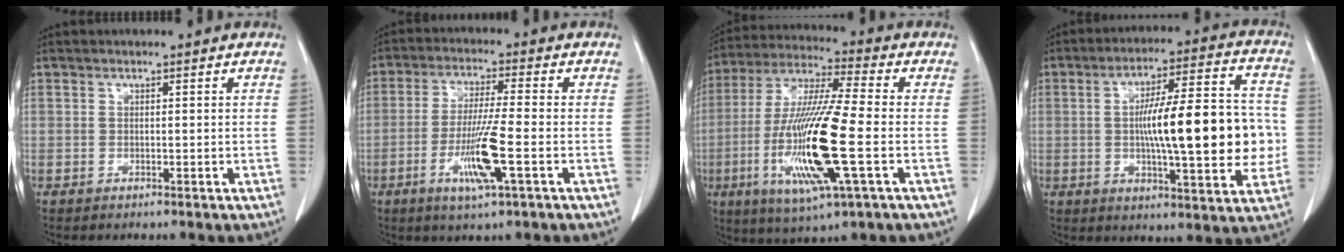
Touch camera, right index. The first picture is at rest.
{"total": 9.2, "force": [-3.1, -0.2, 8.6], "torque": [-0.168, -0.014, -0.058]}
{"total": 18.1, "force": [-4.0, 1.2, 17.6], "torque": [-0.364, -0.017, -0.073]}
{"total": 18.2, "force": [-0.7, 3.6, 17.8], "torque": [-0.271, 0.020, -0.009]}